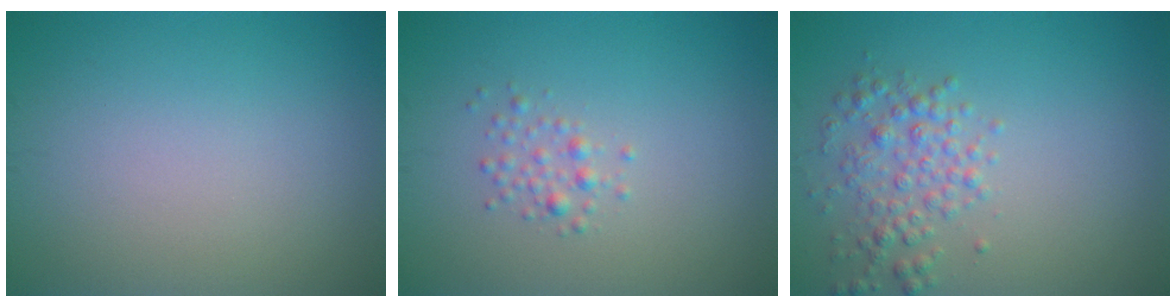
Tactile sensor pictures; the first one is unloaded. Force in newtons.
{"total": 1.3, "press": 1.3, "slide": 0.1}
{"total": 2.8, "press": 2.8, "slide": 0.1}